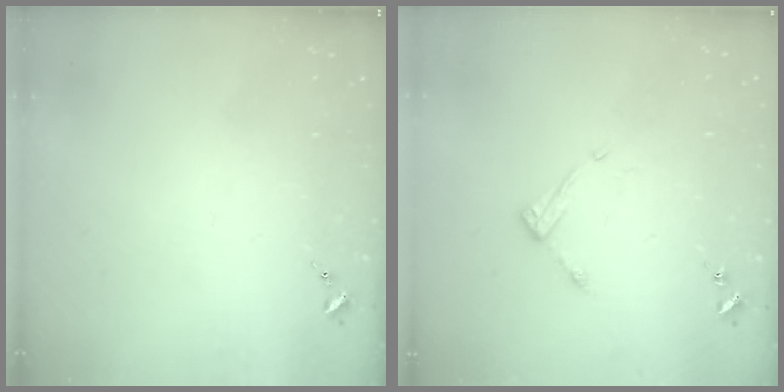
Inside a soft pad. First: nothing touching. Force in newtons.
{"total": 7.9, "press": 7.9, "slide": 0.3}